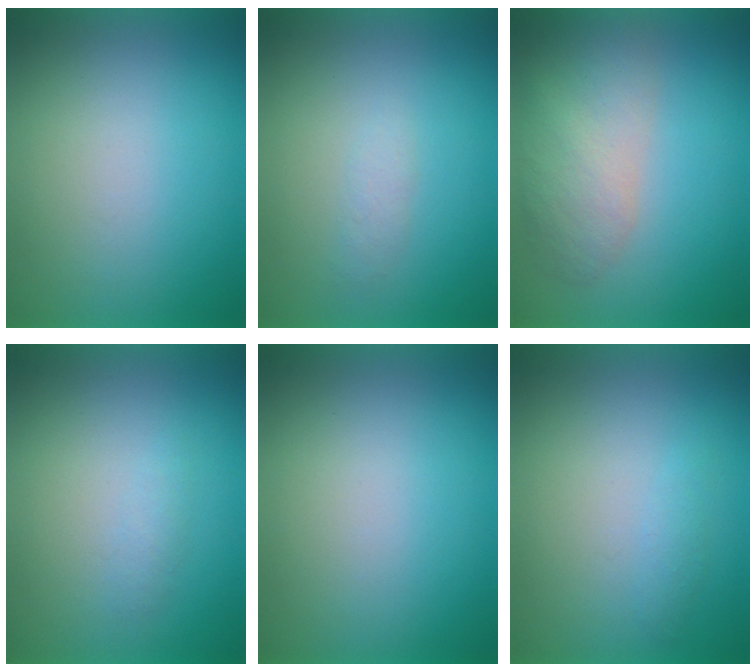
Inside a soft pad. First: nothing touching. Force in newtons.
{"total": 1.4}
{"total": 5.5}
{"total": 1.1}
{"total": 3.0}
{"total": 1.4}